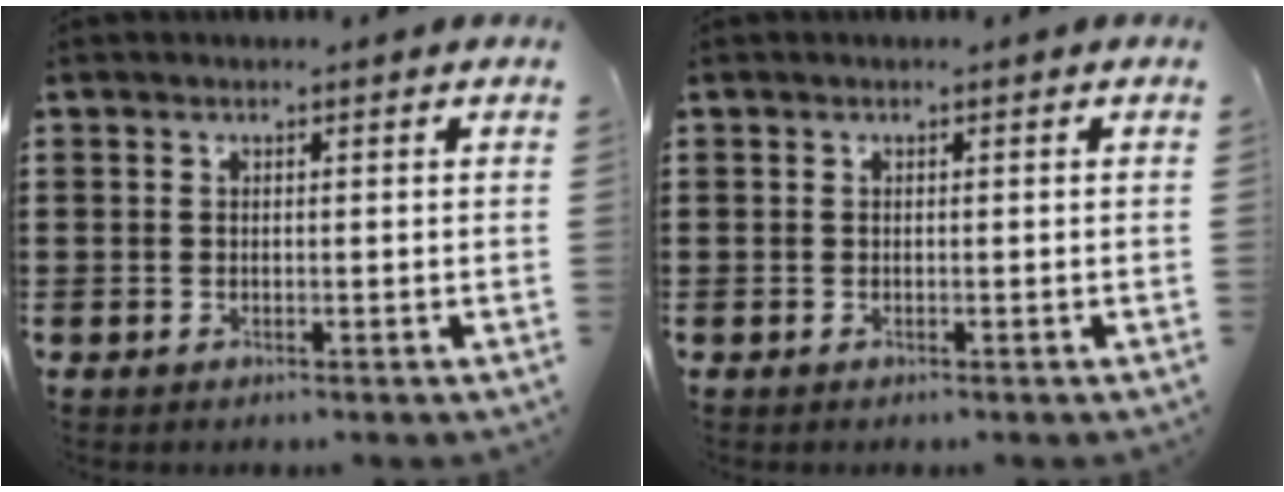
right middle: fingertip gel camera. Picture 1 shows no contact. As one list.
[{"total": 0.0}]